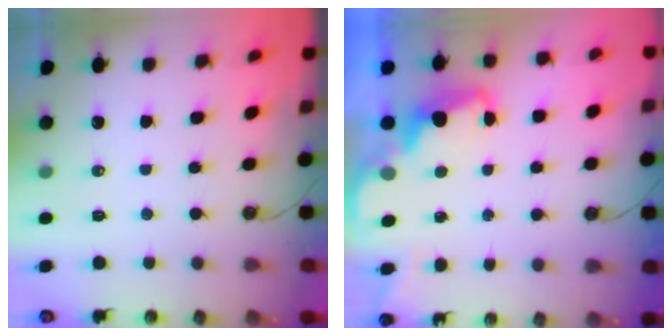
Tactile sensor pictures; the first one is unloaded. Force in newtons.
{"total": 2.4, "press": 2.4, "slide": 0.5}